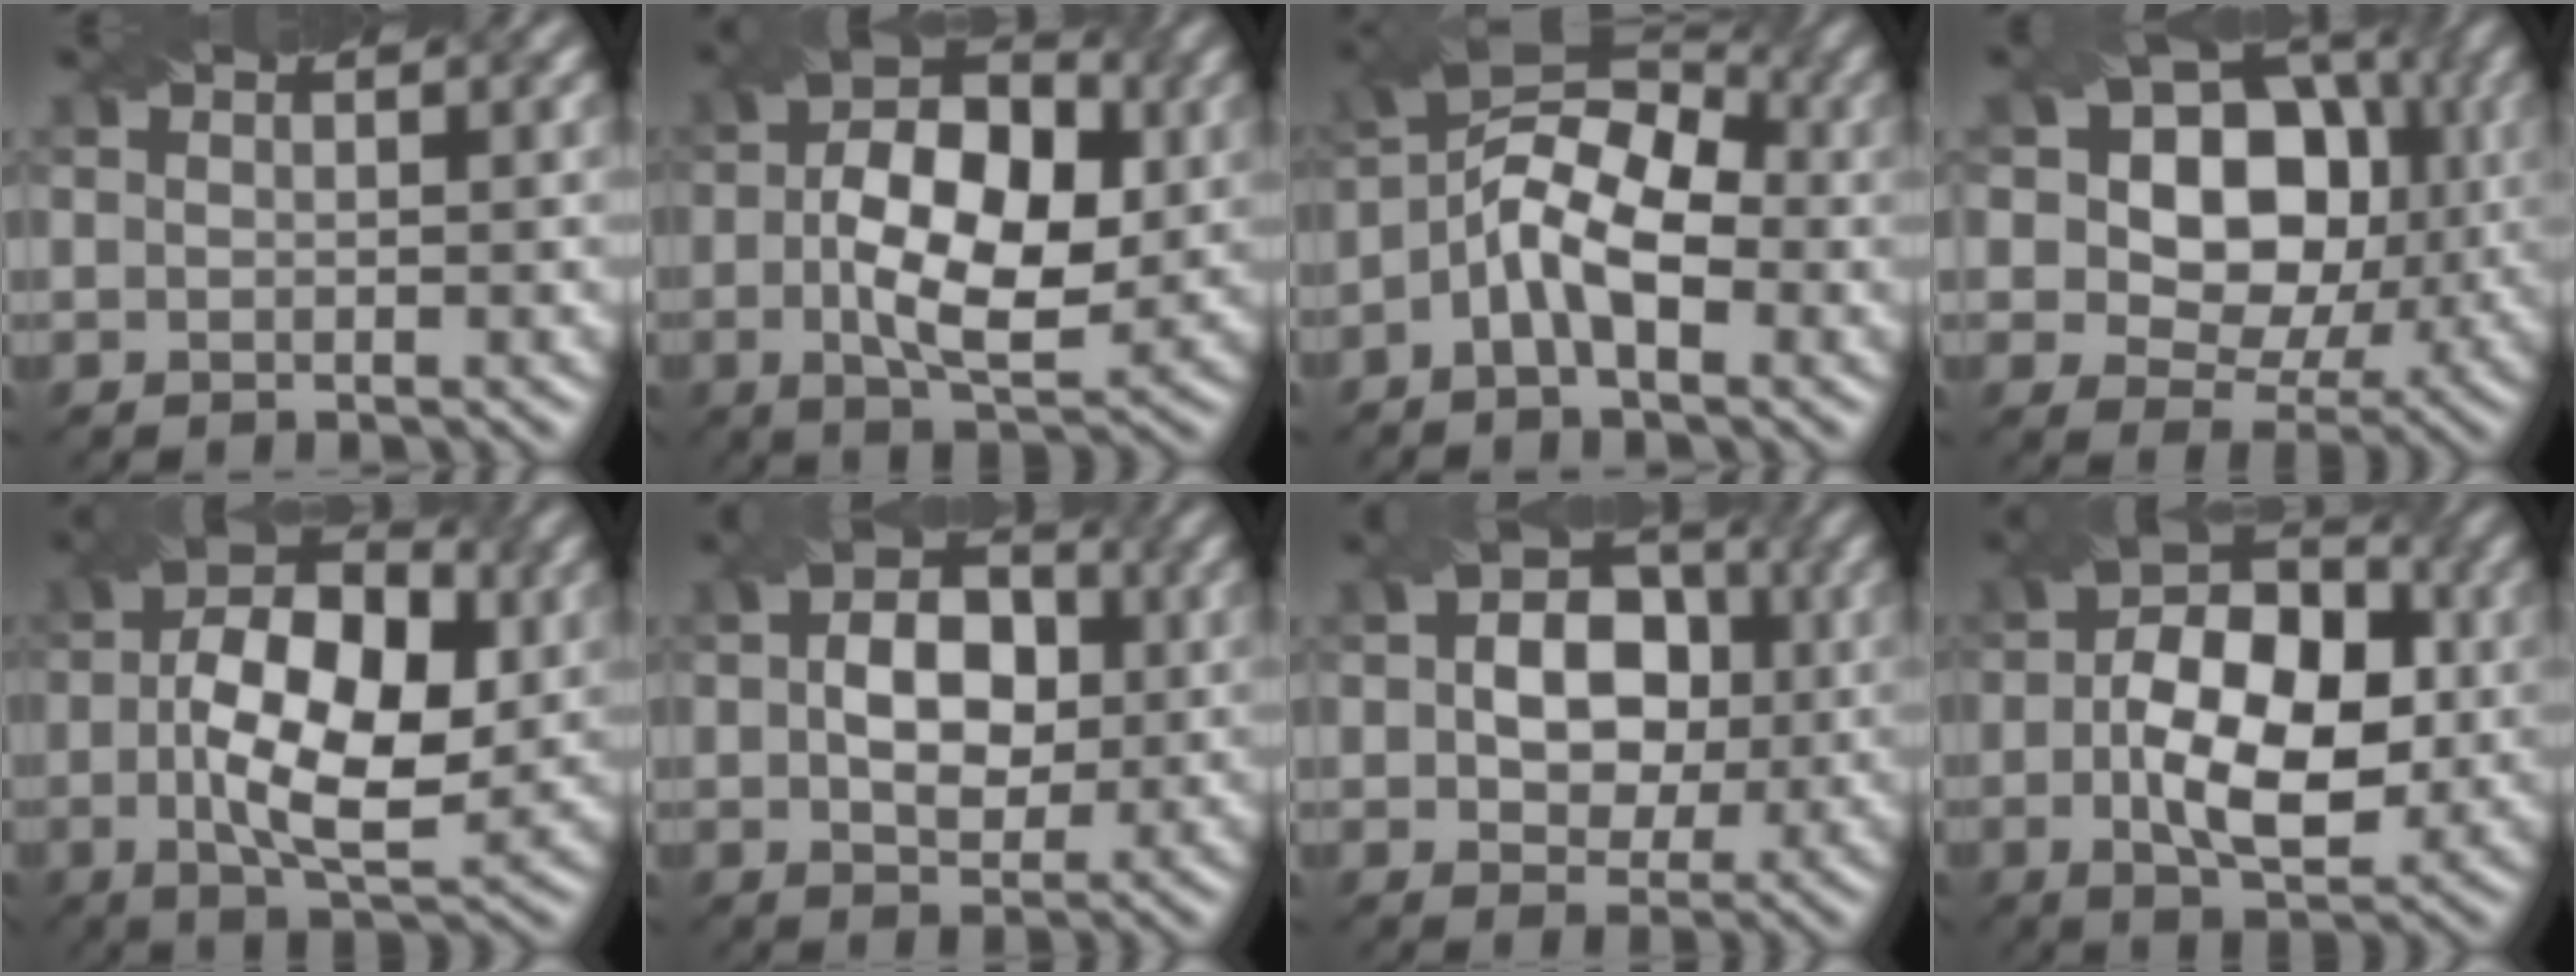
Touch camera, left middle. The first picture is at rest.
{"total": 9.7, "force": [0.1, 5.2, 8.2], "torque": [-0.142, 0.005, -0.004]}
{"total": 7.5, "force": [-1.3, 3.8, 6.3], "torque": [-0.111, 0.021, -0.034]}
{"total": 11.5, "force": [2.6, 8.6, 7.3], "torque": [-0.111, 0.029, 0.020]}
{"total": 10.5, "force": [-0.1, 5.3, 9.0], "torque": [-0.159, 0.002, -0.005]}
{"total": 6.1, "force": [0.3, 4.1, 4.5], "torque": [-0.074, 0.003, 0.001]}
{"total": 6.9, "force": [0.4, 5.0, 4.7], "torque": [-0.062, 0.007, -0.003]}
{"total": 9.9, "force": [-0.5, 5.7, 8.1], "torque": [-0.136, 0.006, -0.013]}